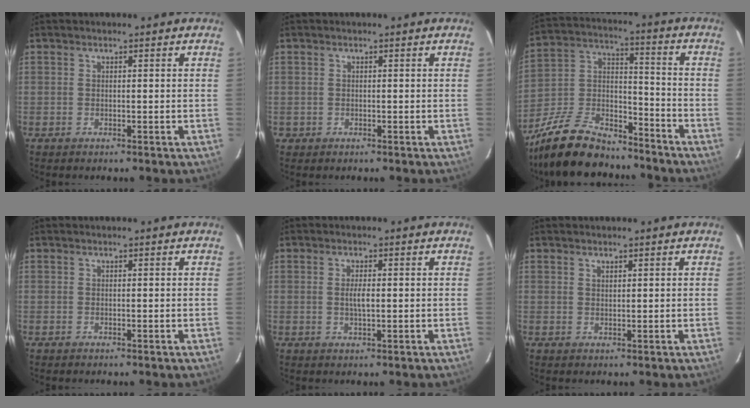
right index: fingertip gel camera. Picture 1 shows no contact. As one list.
[{"total": 1.0, "force": [-0.3, 1.0, -0.2], "torque": [0.003, 0.002, -0.001]}, {"total": 20.1, "force": [-15.6, 8.5, 9.5], "torque": [-0.213, 0.014, -0.258]}, {"total": 0.0}, {"total": 2.2, "force": [0.1, 0.7, 2.1], "torque": [-0.040, -0.002, 0.002]}, {"total": 0.8, "force": [0.8, 0.3, 0.2], "torque": [-0.002, 0.000, 0.015]}]